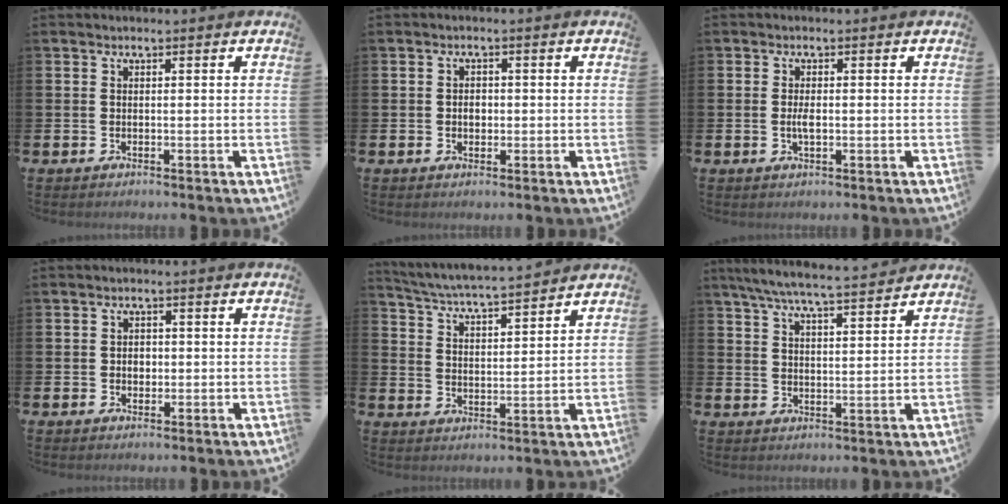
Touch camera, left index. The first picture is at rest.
{"total": 1.8, "force": [-0.1, 1.4, 1.2], "torque": [-0.004, 0.000, -0.008]}
{"total": 1.9, "force": [-0.1, 0.7, 1.8], "torque": [-0.030, -0.001, -0.005]}
{"total": 1.8, "force": [0.0, 1.5, 1.0], "torque": [0.000, 0.001, -0.007]}
{"total": 5.2, "force": [5.1, -0.2, 0.9], "torque": [-0.039, -0.039, 0.088]}
{"total": 6.8, "force": [6.3, 0.3, 2.4], "torque": [-0.058, -0.037, 0.110]}